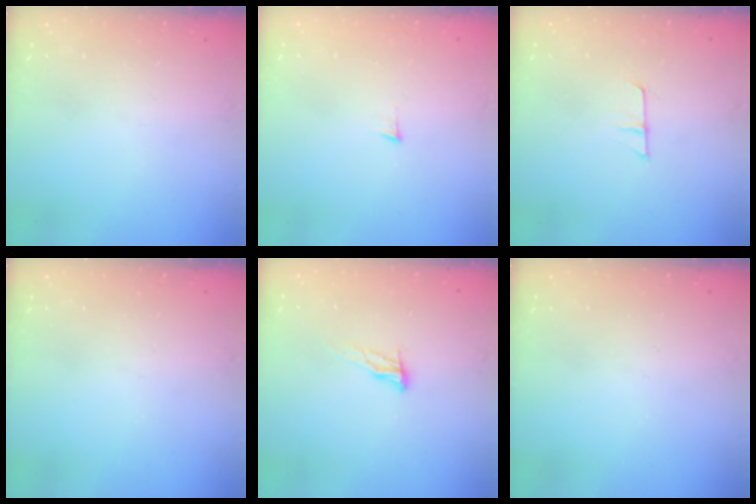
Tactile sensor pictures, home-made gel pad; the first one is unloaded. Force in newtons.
{"total": 3.6, "press": 3.6, "slide": 0.5}
{"total": 5.7, "press": 5.6, "slide": 0.6}
{"total": 0.0}
{"total": 8.7, "press": 8.4, "slide": 2.4}
{"total": 0.0}